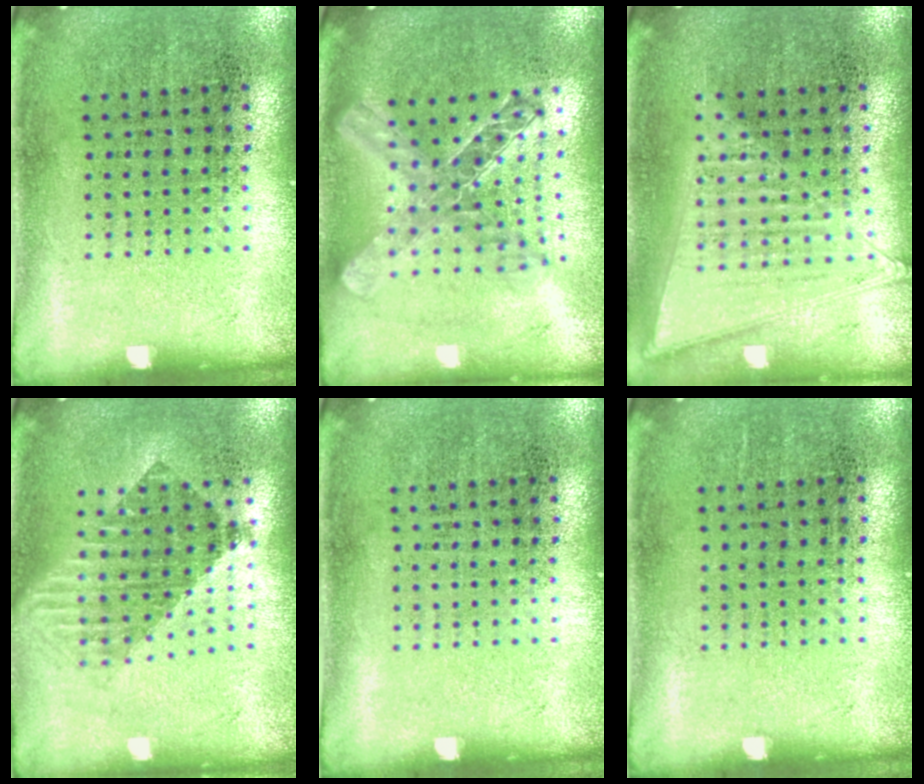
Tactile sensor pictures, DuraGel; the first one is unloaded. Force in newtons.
{"total": 1.9, "press": 1.6, "slide": 1.0}
{"total": 1.2, "press": 1.2, "slide": 0.2}
{"total": 1.6, "press": 1.4, "slide": 0.9}
{"total": 0.0}
{"total": 0.0}